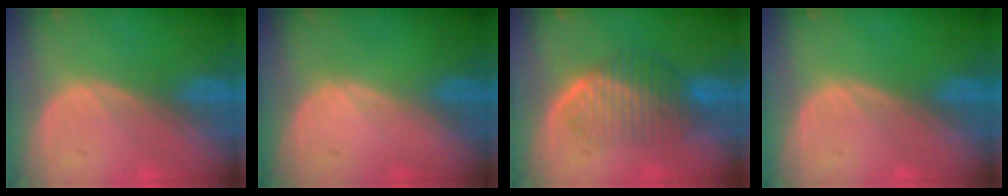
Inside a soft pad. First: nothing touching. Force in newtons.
{"total": 0.0}
{"total": 6.7, "press": 6.5, "slide": 1.8}
{"total": 0.0}